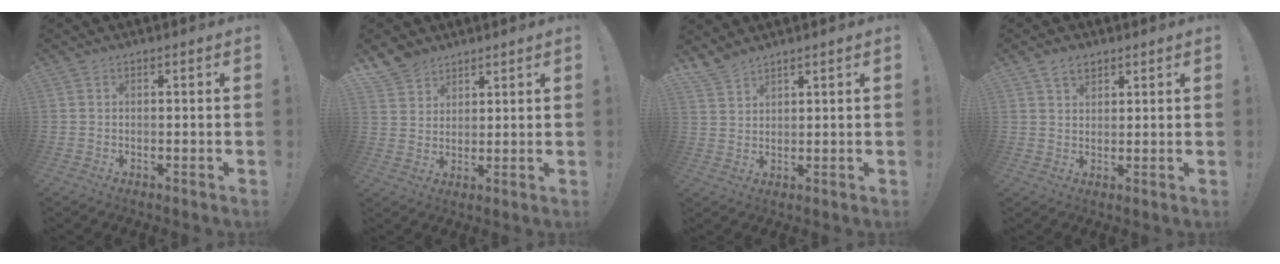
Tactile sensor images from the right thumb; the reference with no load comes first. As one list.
[{"total": 6.9, "force": [5.6, 4.0, 0.9], "torque": [-0.022, -0.038, 0.111]}, {"total": 4.6, "force": [4.2, 1.2, 1.4], "torque": [-0.032, -0.026, 0.081]}, {"total": 3.9, "force": [2.6, 2.3, 1.7], "torque": [-0.024, -0.009, 0.047]}]